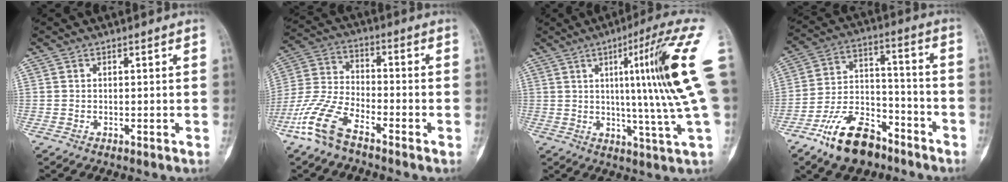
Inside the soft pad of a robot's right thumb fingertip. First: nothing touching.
{"total": 11.2, "force": [-7.3, 4.6, 7.2], "torque": [-0.166, 0.032, -0.155]}
{"total": 20.3, "force": [3.5, 0.4, 20.0], "torque": [-0.292, -0.006, 0.043]}
{"total": 15.0, "force": [-9.9, 7.8, 8.1], "torque": [-0.122, 0.080, -0.178]}